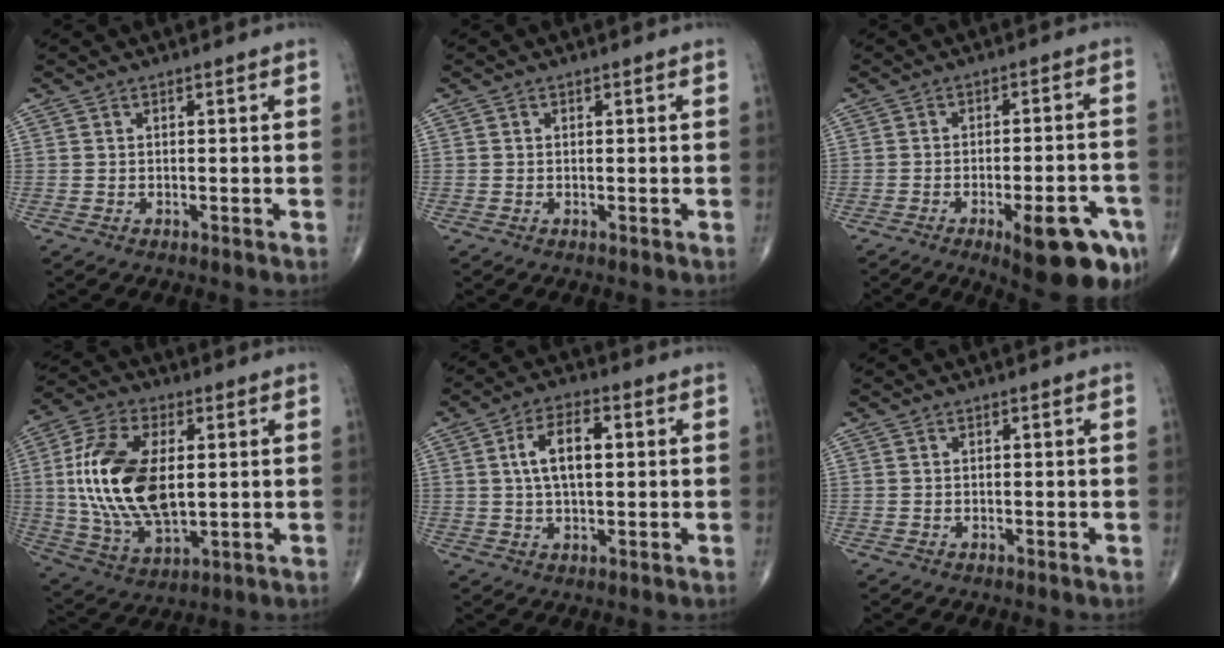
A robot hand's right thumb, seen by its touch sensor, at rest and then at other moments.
{"total": 0.0}
{"total": 14.5, "force": [-6.9, 4.4, 11.9], "torque": [-0.114, 0.026, -0.080]}
{"total": 19.4, "force": [1.8, 10.3, 16.4], "torque": [-0.325, -0.007, 0.036]}
{"total": 8.4, "force": [1.5, 4.1, 7.2], "torque": [-0.124, 0.012, 0.023]}
{"total": 0.0}